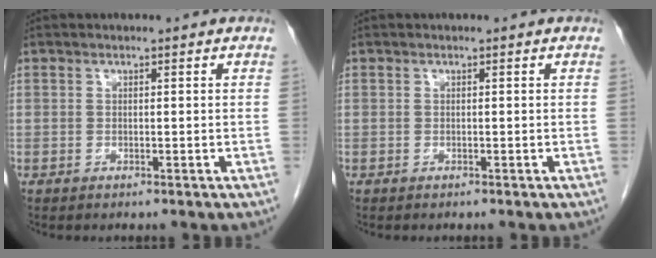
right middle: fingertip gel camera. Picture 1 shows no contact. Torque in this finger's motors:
{"motor_torque": [0.03, 0.01, -0.03, 0.00]}